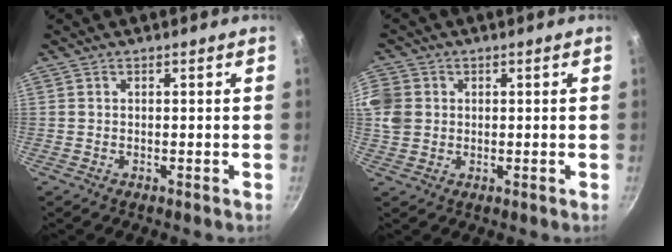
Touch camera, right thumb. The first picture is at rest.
{"total": 8.0, "force": [1.1, 7.0, 3.8], "torque": [-0.081, 0.003, 0.014]}